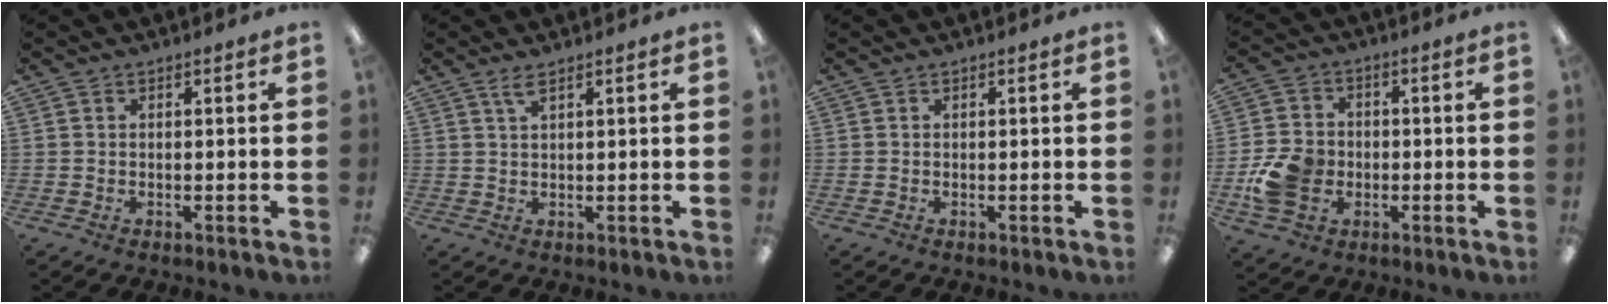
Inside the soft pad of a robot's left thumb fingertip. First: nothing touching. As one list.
[{"total": 2.5, "force": [1.7, 0.4, 1.8], "torque": [-0.041, 0.002, 0.031]}, {"total": 0.0}, {"total": 9.7, "force": [-2.4, 7.8, 5.2], "torque": [-0.111, 0.017, -0.042]}]